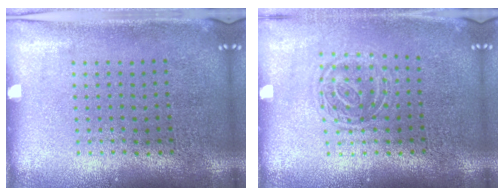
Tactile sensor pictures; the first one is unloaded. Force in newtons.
{"total": 1.2, "press": 1.0, "slide": 0.7}